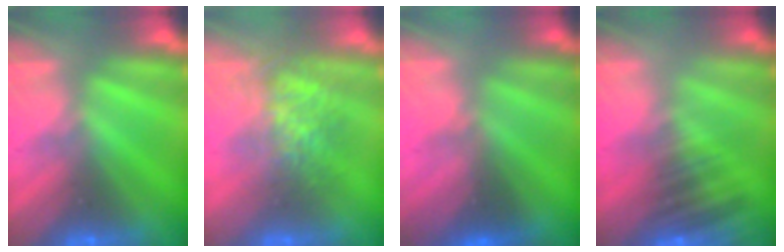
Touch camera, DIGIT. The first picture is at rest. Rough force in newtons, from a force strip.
{"total": 3.7}
{"total": 2.2}
{"total": 4.6}